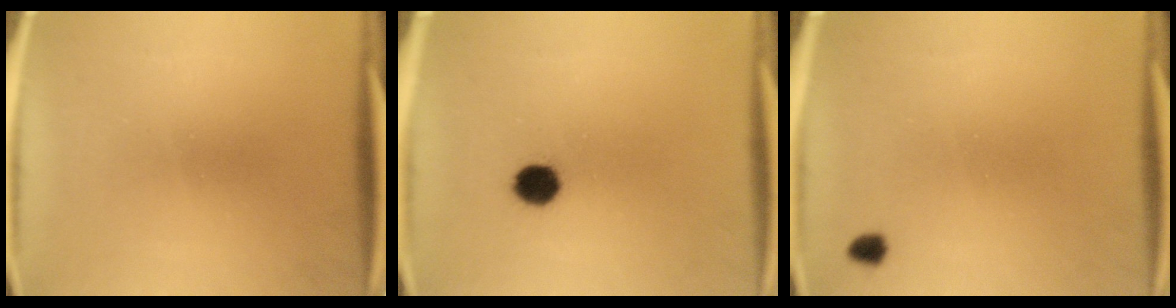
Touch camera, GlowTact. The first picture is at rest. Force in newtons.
{"total": 4.9}
{"total": 1.4}